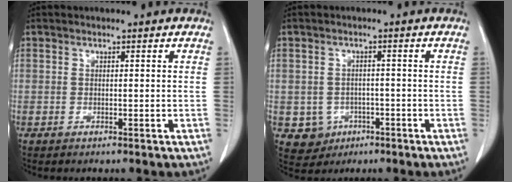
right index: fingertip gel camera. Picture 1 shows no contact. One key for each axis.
{"total": 4.5, "fx": -1.5, "fy": 4.3, "fz": 0.6, "tx": 0.000, "ty": 0.010, "tz": -0.011}